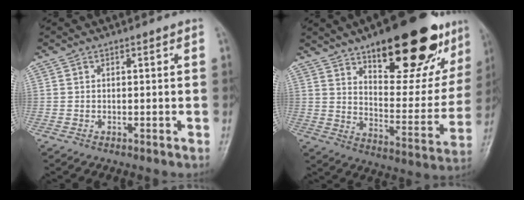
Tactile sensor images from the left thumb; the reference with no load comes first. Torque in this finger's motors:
{"motor_torque": [2.53, 2.48, 1.34, -1.44, 0.16]}